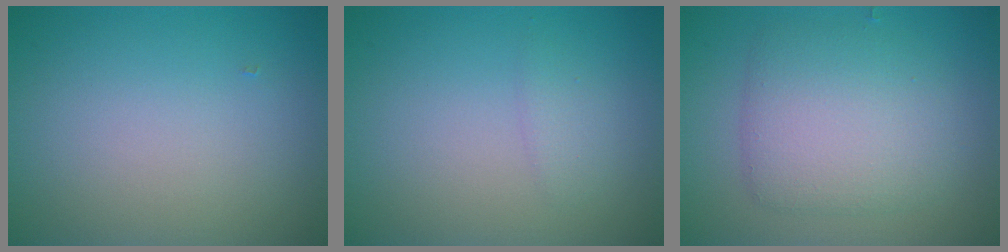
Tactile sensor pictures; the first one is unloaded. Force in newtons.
{"total": 1.1, "press": 1.1, "slide": 0.1}
{"total": 5.1, "press": 5.1, "slide": 0.1}